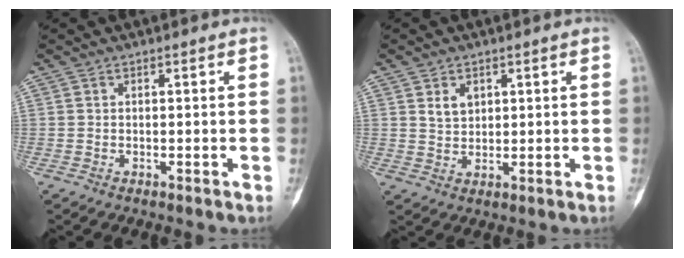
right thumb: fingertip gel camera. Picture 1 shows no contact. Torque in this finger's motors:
{"motor_torque": [-0.01, 0.01, 0.01, -0.01, 0.00]}